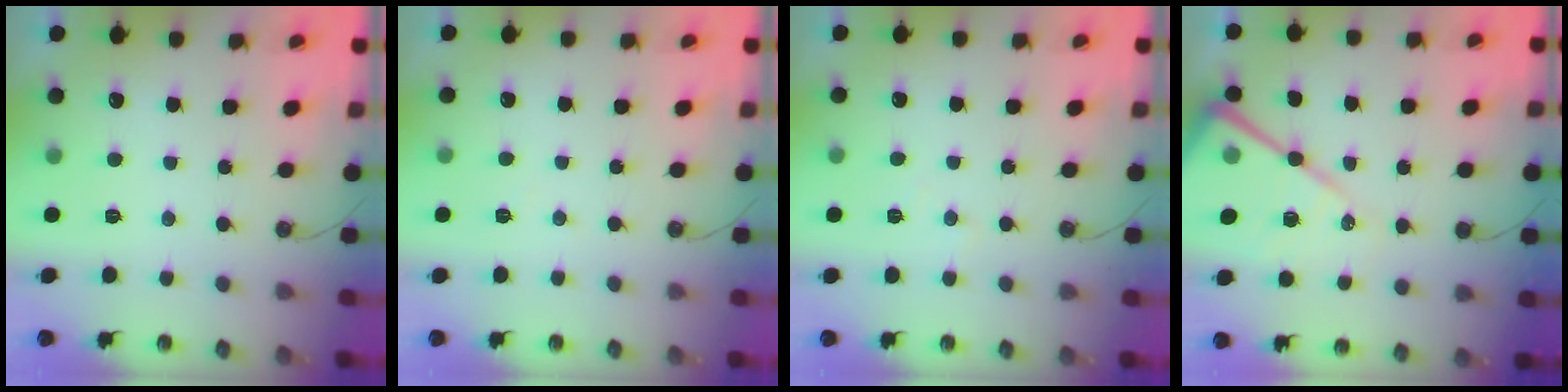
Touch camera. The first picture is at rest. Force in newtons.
{"total": 3.0, "press": 3.0, "slide": 0.5}
{"total": 5.9, "press": 5.8, "slide": 0.8}
{"total": 17.8, "press": 17.8, "slide": 1.6}